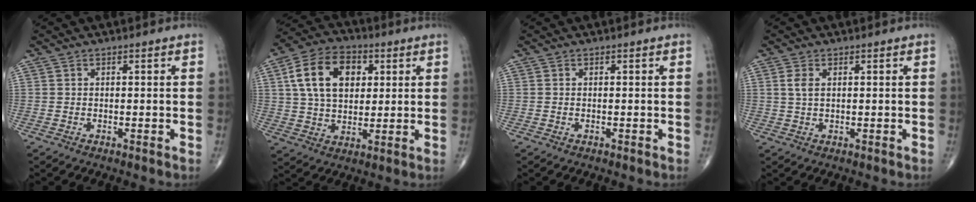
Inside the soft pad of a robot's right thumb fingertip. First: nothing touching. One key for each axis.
{"total": 14.4, "fx": 3.9, "fy": 9.6, "fz": 10.0, "tx": -0.149, "ty": 0.004, "tz": 0.066}
{"total": 0.0}
{"total": 2.5, "fx": 0.7, "fy": 1.4, "fz": 2.0, "tx": -0.042, "ty": 0.000, "tz": 0.014}